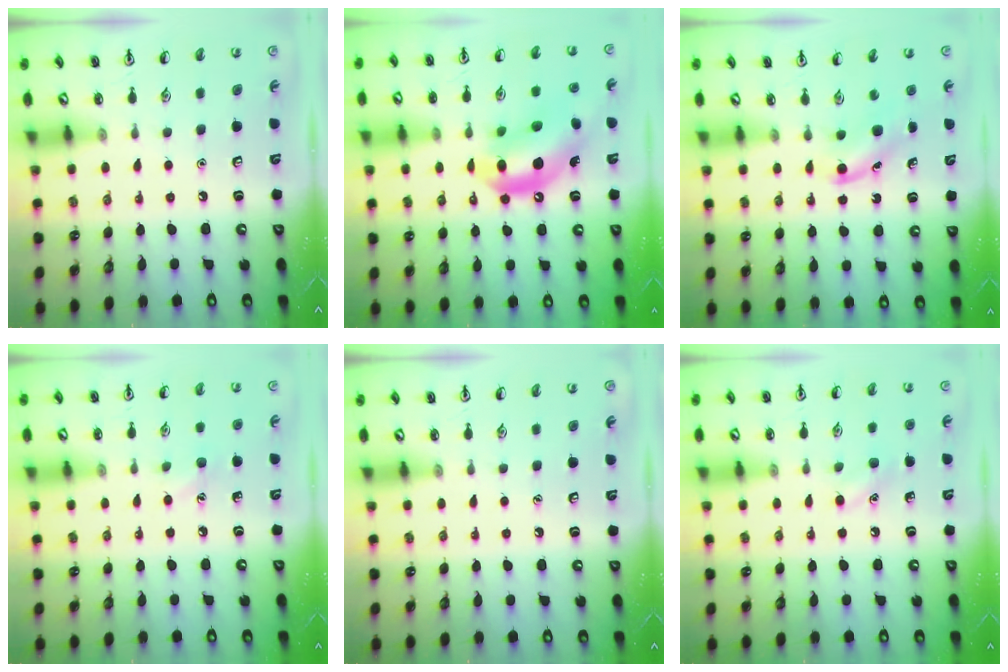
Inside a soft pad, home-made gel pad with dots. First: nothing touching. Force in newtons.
{"total": 13.9, "press": 13.3, "slide": 4.0}
{"total": 4.1, "press": 3.9, "slide": 1.3}
{"total": 5.9, "press": 5.6, "slide": 1.7}
{"total": 0.0}
{"total": 6.2, "press": 5.9, "slide": 1.8}